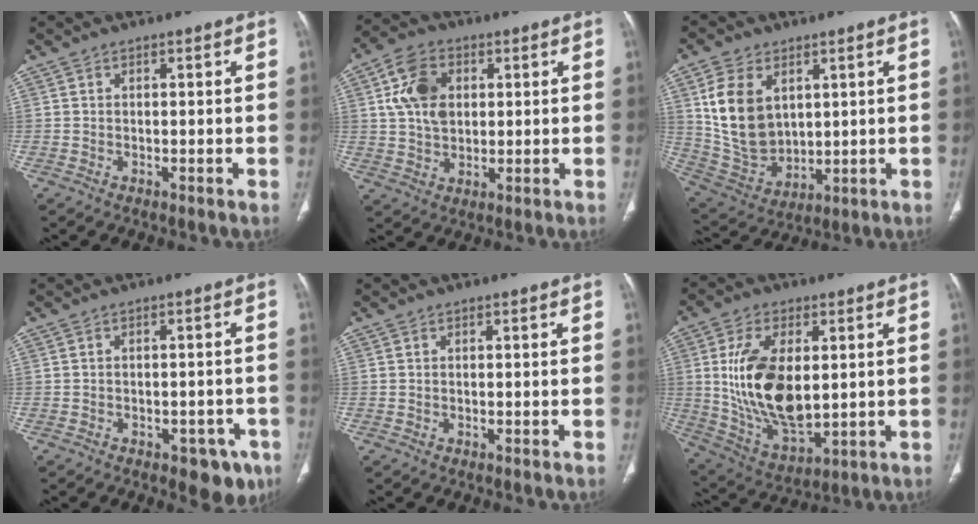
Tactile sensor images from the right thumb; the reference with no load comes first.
{"total": 9.9, "force": [2.3, 7.0, 6.6], "torque": [-0.107, 0.000, 0.042]}
{"total": 14.0, "force": [4.2, 9.5, 9.5], "torque": [-0.165, -0.020, 0.103]}
{"total": 6.6, "force": [-3.9, 3.5, 3.9], "torque": [-0.022, 0.017, -0.047]}
{"total": 0.0}
{"total": 17.7, "force": [2.0, 9.4, 14.8], "torque": [-0.273, -0.018, 0.051]}